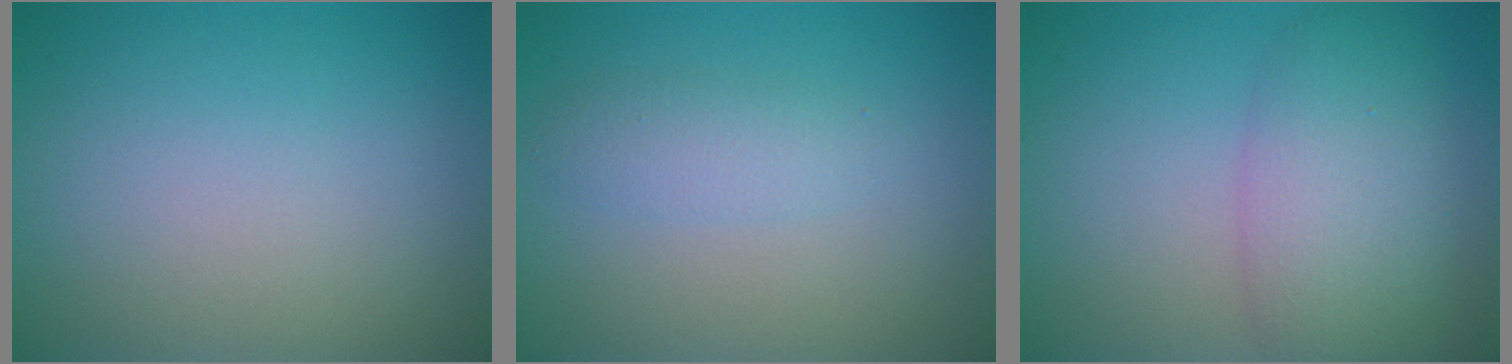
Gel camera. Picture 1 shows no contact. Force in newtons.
{"total": 2.0, "press": 2.0, "slide": 0.0}
{"total": 5.8, "press": 5.8, "slide": 0.1}